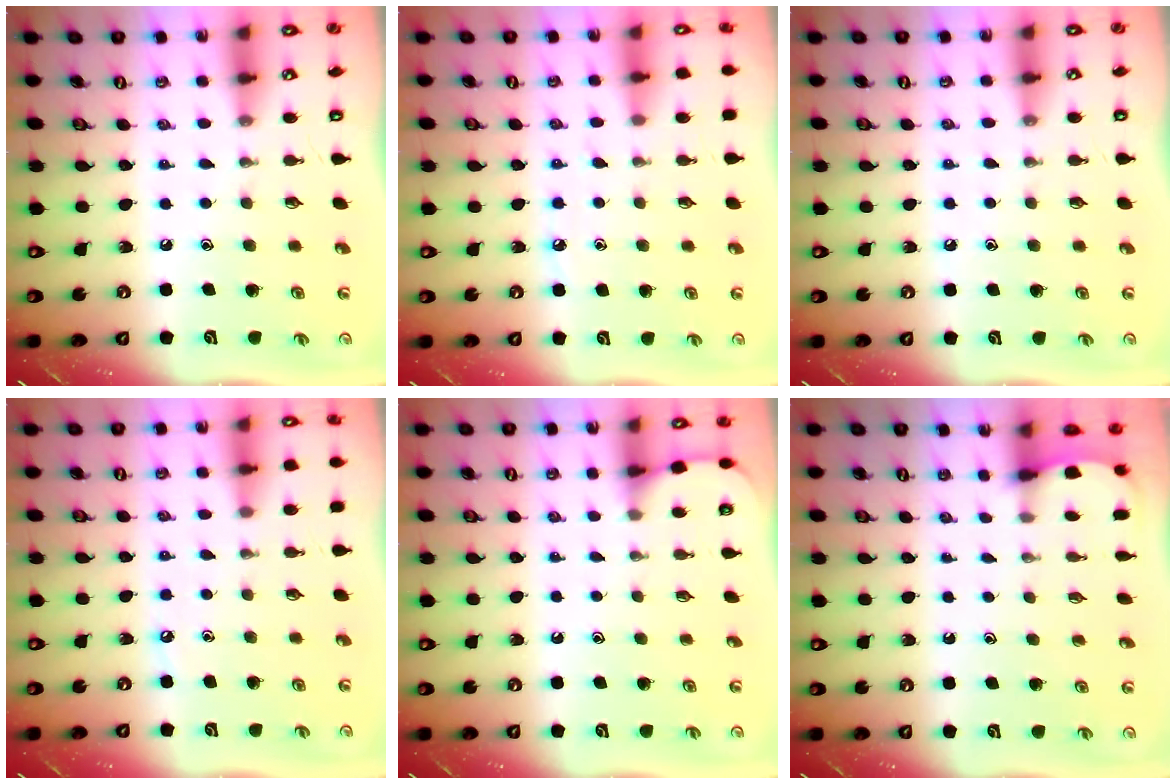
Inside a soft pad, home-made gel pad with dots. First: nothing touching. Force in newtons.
{"total": 6.5, "press": 6.4, "slide": 0.7}
{"total": 4.8, "press": 4.8, "slide": 0.6}
{"total": 3.2, "press": 3.2, "slide": 0.4}
{"total": 3.4, "press": 3.4, "slide": 0.4}
{"total": 1.3, "press": 1.3, "slide": 0.1}